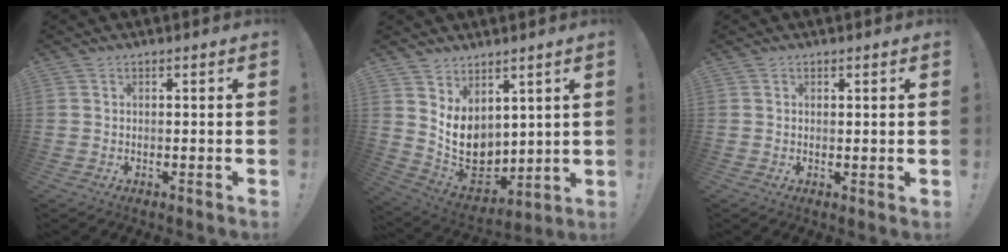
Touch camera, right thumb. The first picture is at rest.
{"total": 10.3, "force": [2.7, 8.0, 5.7], "torque": [-0.096, -0.046, 0.065]}
{"total": 0.8, "force": [0.7, 0.2, 0.4], "torque": [0.004, -0.005, 0.011]}